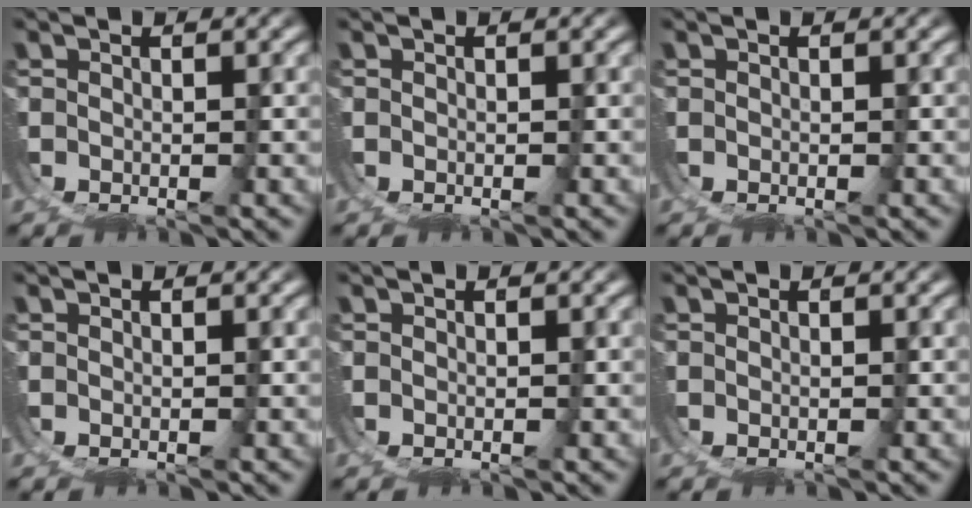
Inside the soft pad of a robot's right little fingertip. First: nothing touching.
{"total": 0.0}
{"total": 0.0}
{"total": 0.0}
{"total": 0.0}
{"total": 0.0}